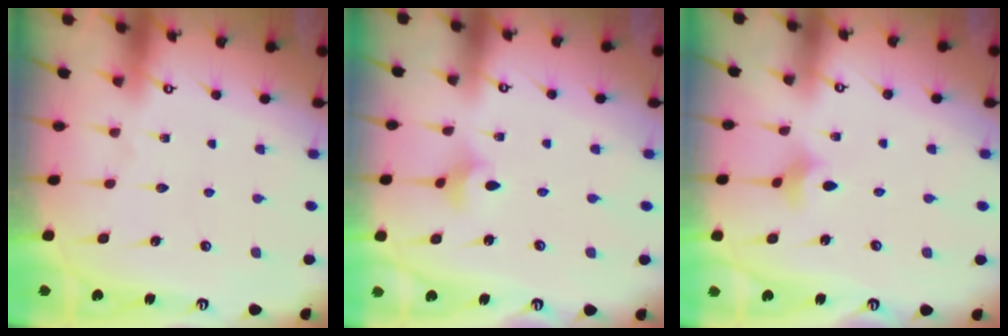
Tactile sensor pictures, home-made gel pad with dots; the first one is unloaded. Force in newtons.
{"total": 3.1, "press": 3.1, "slide": 0.4}
{"total": 3.3, "press": 3.3, "slide": 0.5}